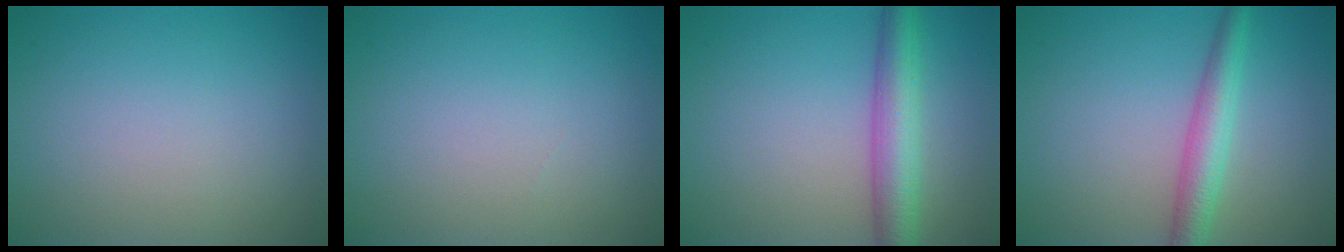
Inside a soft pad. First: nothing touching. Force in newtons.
{"total": 0.0}
{"total": 5.1, "press": 5.1, "slide": 0.1}
{"total": 3.6, "press": 3.6, "slide": 0.1}